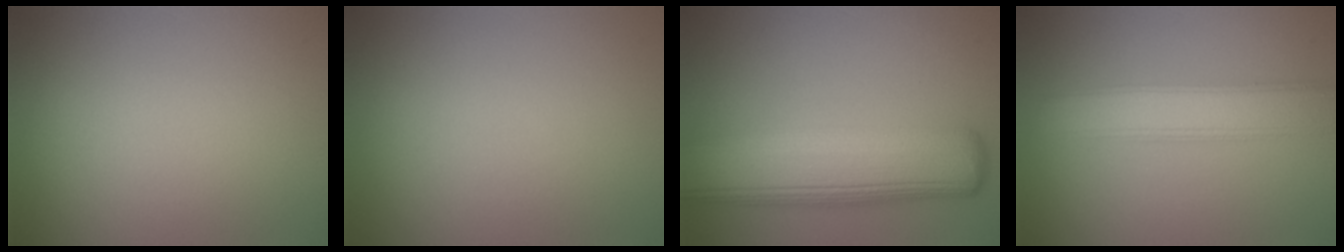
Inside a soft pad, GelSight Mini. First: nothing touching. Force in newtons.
{"total": 0.0}
{"total": 10.5, "press": 10.4, "slide": 0.9}
{"total": 4.6, "press": 4.6, "slide": 0.1}